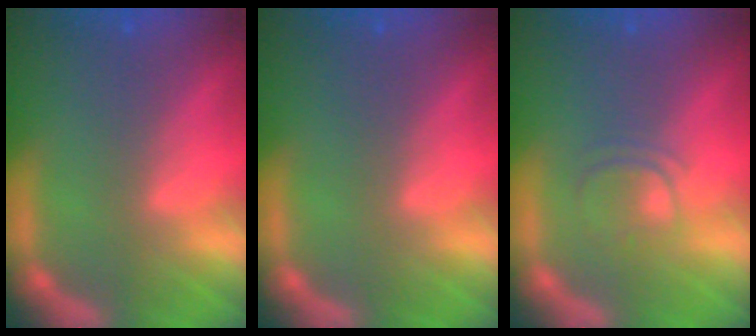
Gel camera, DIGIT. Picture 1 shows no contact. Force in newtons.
{"total": 0.0}
{"total": 2.4}